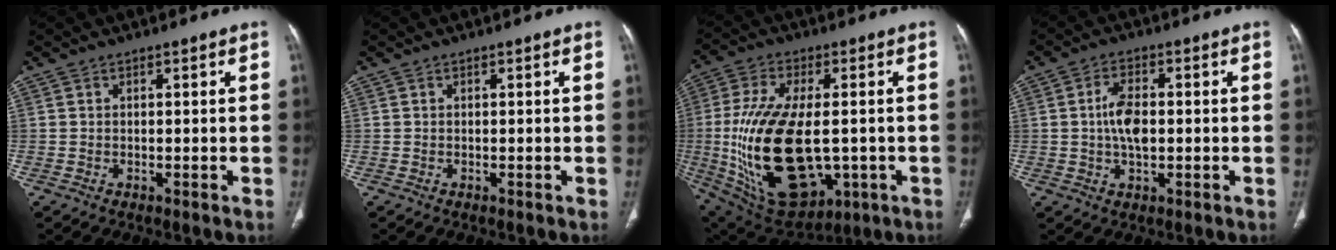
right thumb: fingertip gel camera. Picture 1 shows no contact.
{"total": 0.0}
{"total": 25.5, "force": [-3.0, 13.5, 21.4], "torque": [-0.431, -0.015, -0.018]}
{"total": 6.2, "force": [0.1, 3.3, 5.3], "torque": [-0.100, 0.006, -0.001]}